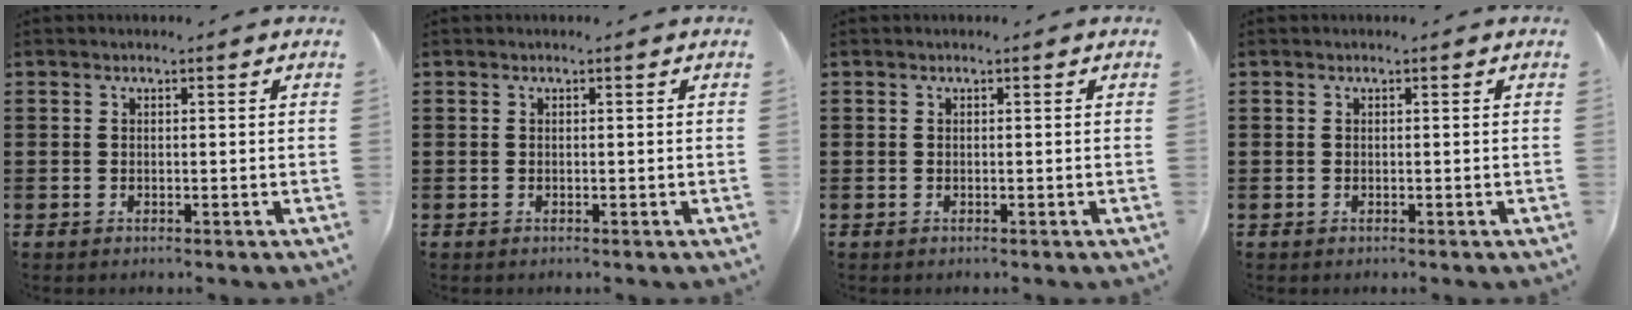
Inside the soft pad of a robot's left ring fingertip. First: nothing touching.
{"total": 0.0}
{"total": 0.0}
{"total": 0.0}